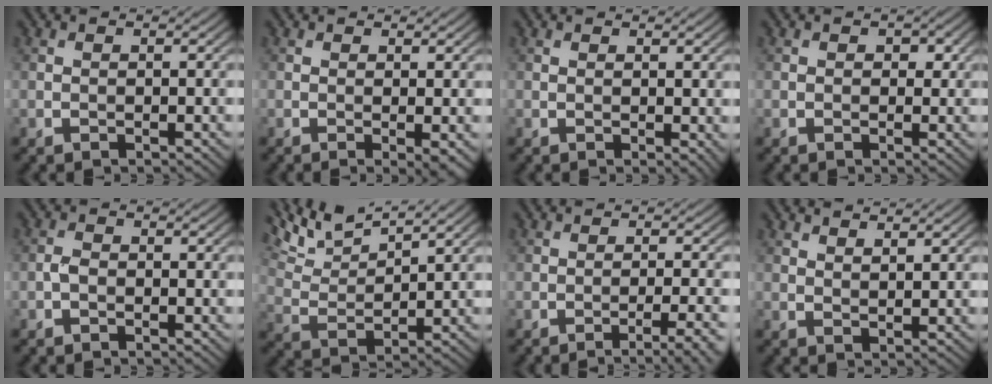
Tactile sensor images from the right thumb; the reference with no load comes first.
{"total": 2.0, "force": [-0.1, 0.2, 2.0], "torque": [-0.035, -0.005, -0.003]}
{"total": 1.3, "force": [0.6, 0.4, 1.1], "torque": [-0.016, -0.004, 0.014]}
{"total": 1.2, "force": [0.3, 1.0, 0.6], "torque": [-0.009, -0.005, 0.002]}
{"total": 1.3, "force": [-0.6, 0.7, 0.8], "torque": [-0.019, 0.004, -0.016]}
{"total": 8.1, "force": [6.5, 1.7, 4.5], "torque": [-0.110, 0.011, 0.128]}
{"total": 4.8, "force": [-2.6, 0.7, 3.9], "torque": [-0.053, 0.013, -0.045]}
{"total": 2.0, "force": [1.8, 0.3, 0.9], "torque": [-0.016, -0.005, 0.035]}